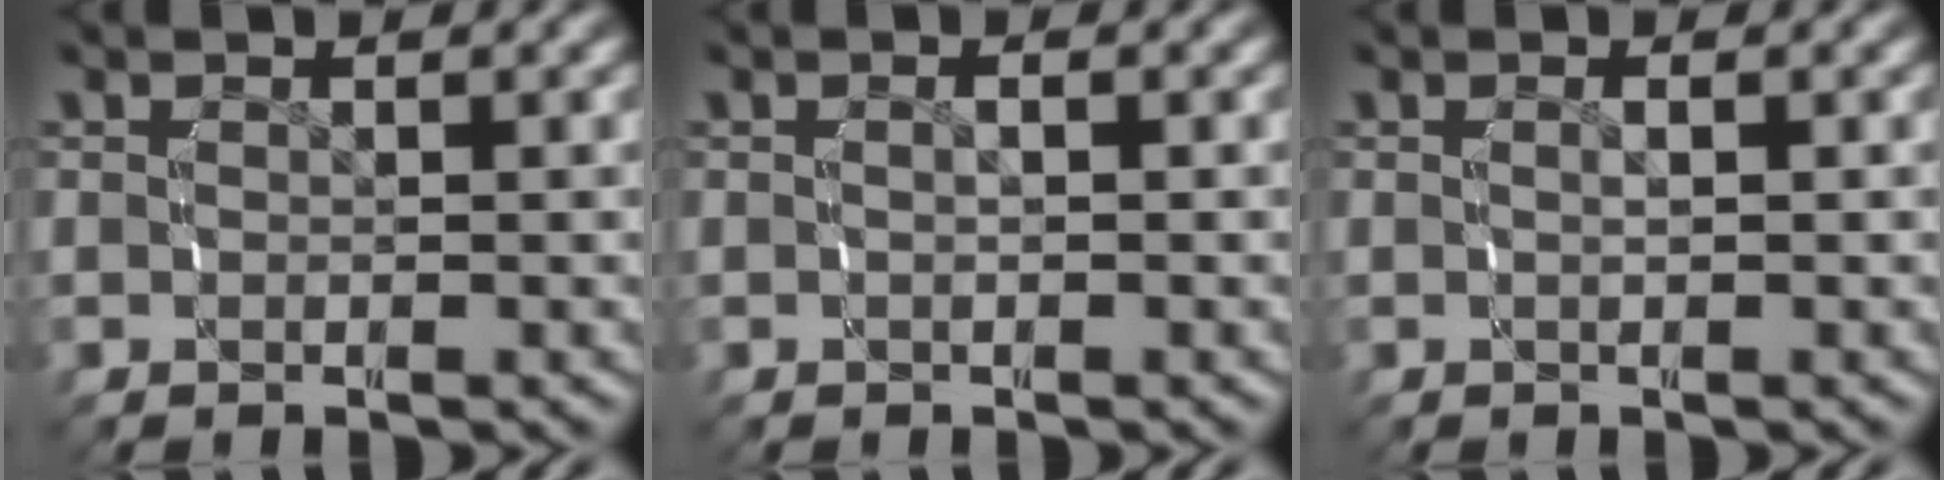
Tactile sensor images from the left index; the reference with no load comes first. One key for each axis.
{"total": 0.7, "fx": -0.3, "fy": 0.2, "fz": 0.6, "tx": -0.013, "ty": -0.004, "tz": -0.002}
{"total": 0.7, "fx": 0.0, "fy": -0.1, "fz": 0.7, "tx": -0.016, "ty": -0.003, "tz": 0.003}